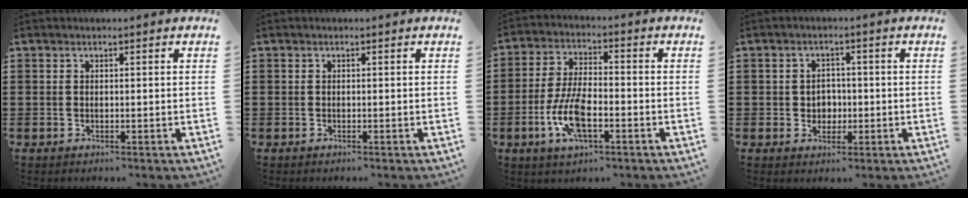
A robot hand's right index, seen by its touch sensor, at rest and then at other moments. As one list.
[{"total": 0.0}, {"total": 8.7, "force": [-3.0, 3.5, 7.4], "torque": [-0.170, -0.010, -0.059]}, {"total": 2.7, "force": [-0.2, 2.6, 0.9], "torque": [-0.018, 0.005, -0.011]}]